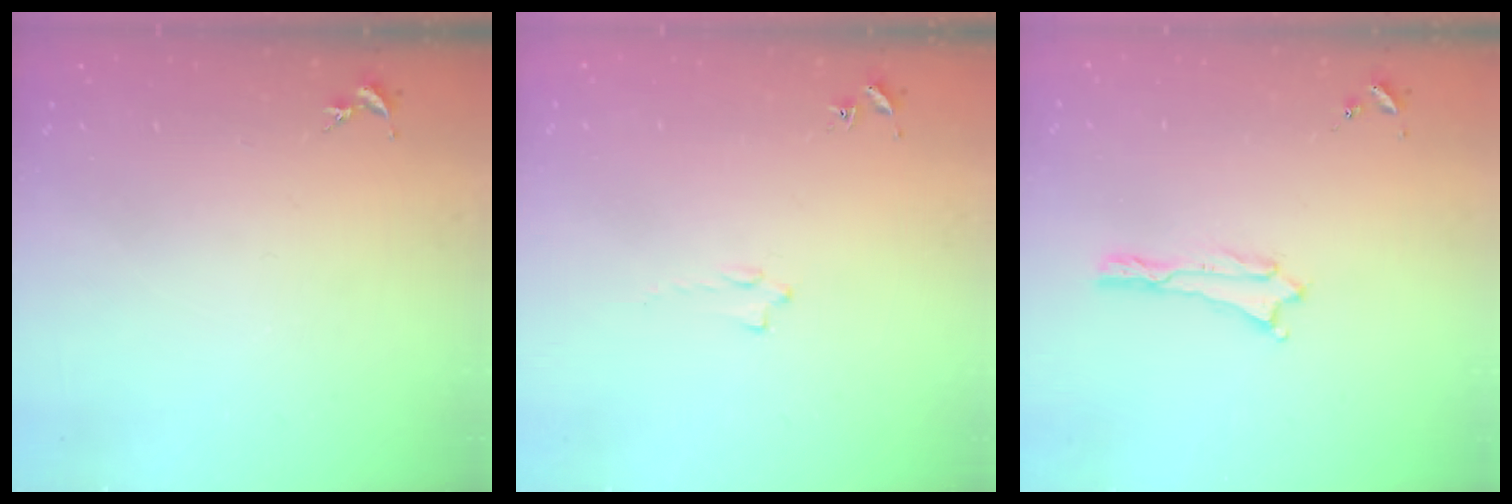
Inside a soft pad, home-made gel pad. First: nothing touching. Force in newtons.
{"total": 0.8, "press": 0.7, "slide": 0.2}
{"total": 0.0}